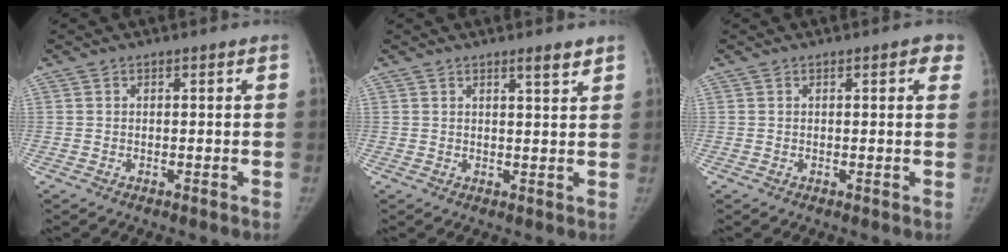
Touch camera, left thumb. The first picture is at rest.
{"total": 2.7, "force": [2.1, 0.3, 1.8], "torque": [-0.023, -0.017, 0.031]}
{"total": 2.9, "force": [1.4, 1.2, 2.2], "torque": [-0.009, 0.001, 0.007]}